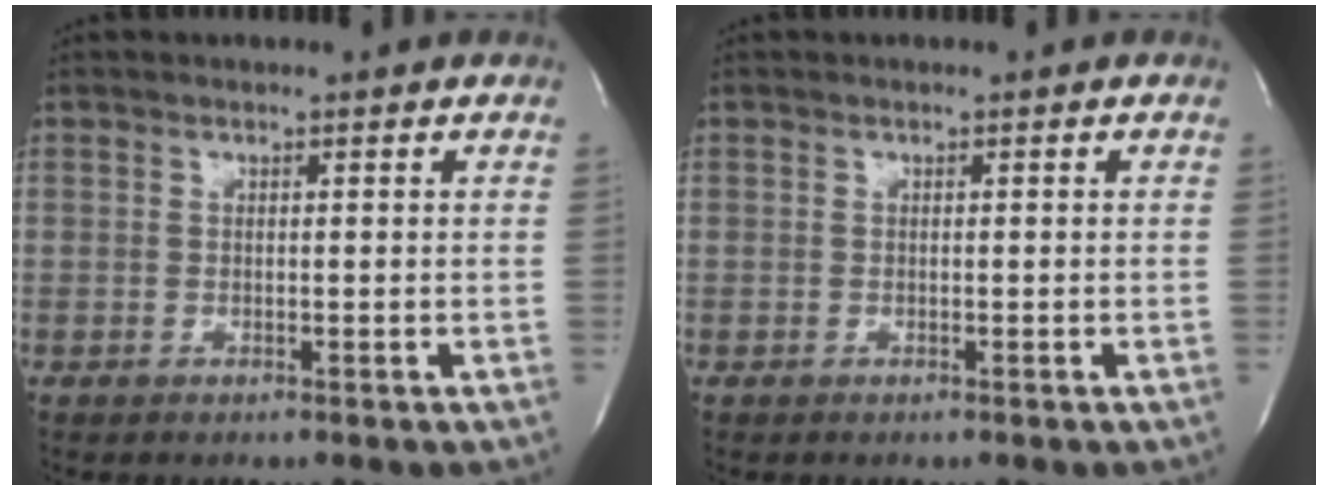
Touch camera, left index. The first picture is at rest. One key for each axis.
{"total": 0.0}